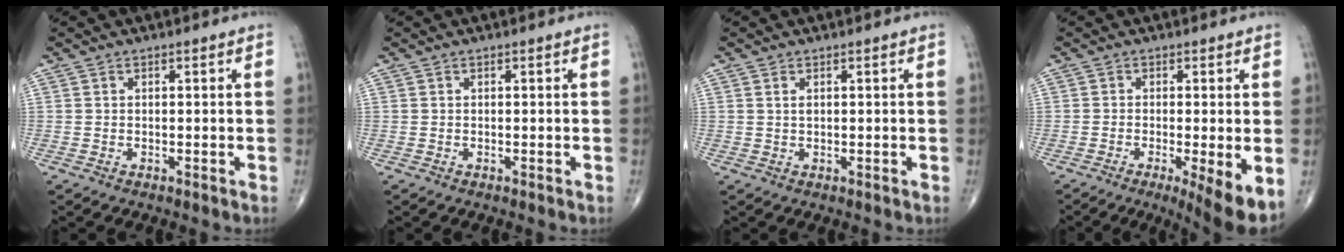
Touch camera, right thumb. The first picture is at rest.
{"total": 0.0}
{"total": 1.0, "force": [0.4, 0.5, 0.8], "torque": [-0.016, 0.000, 0.009]}
{"total": 7.9, "force": [-2.8, 1.3, 7.3], "torque": [-0.112, -0.020, -0.045]}